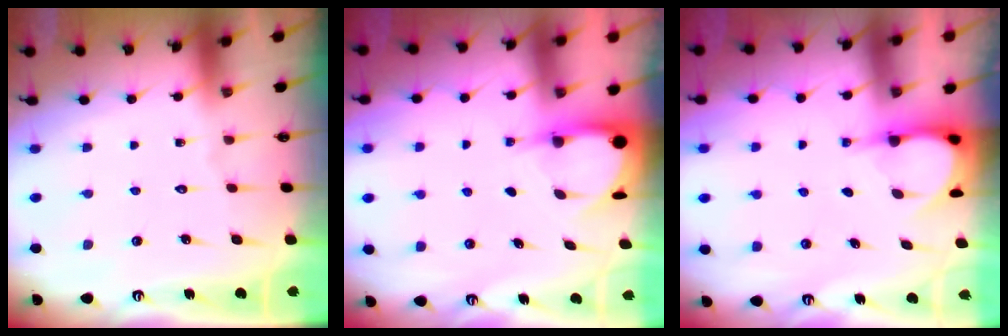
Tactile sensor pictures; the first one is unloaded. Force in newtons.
{"total": 4.0, "press": 3.9, "slide": 0.4}
{"total": 3.9, "press": 3.8, "slide": 0.3}